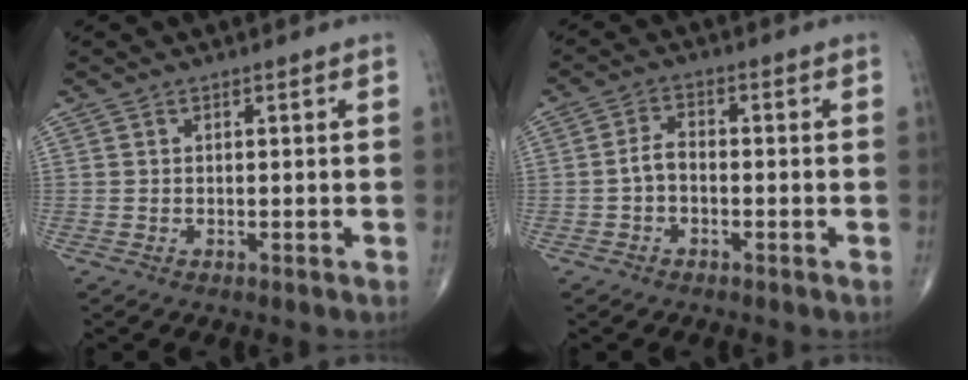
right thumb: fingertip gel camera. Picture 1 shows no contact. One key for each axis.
{"total": 3.3, "fx": -1.0, "fy": 2.0, "fz": 2.5, "tx": -0.040, "ty": 0.017, "tz": -0.024}